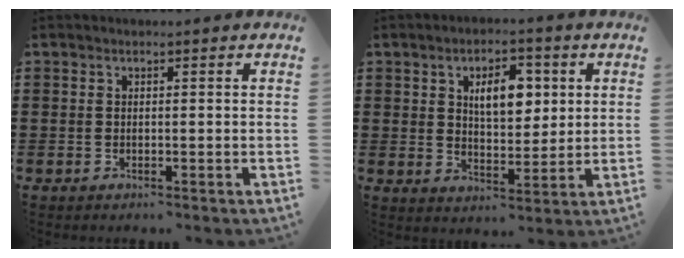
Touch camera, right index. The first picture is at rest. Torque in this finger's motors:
{"motor_torque": [0.37, 0.14, 0.24, 0.13]}